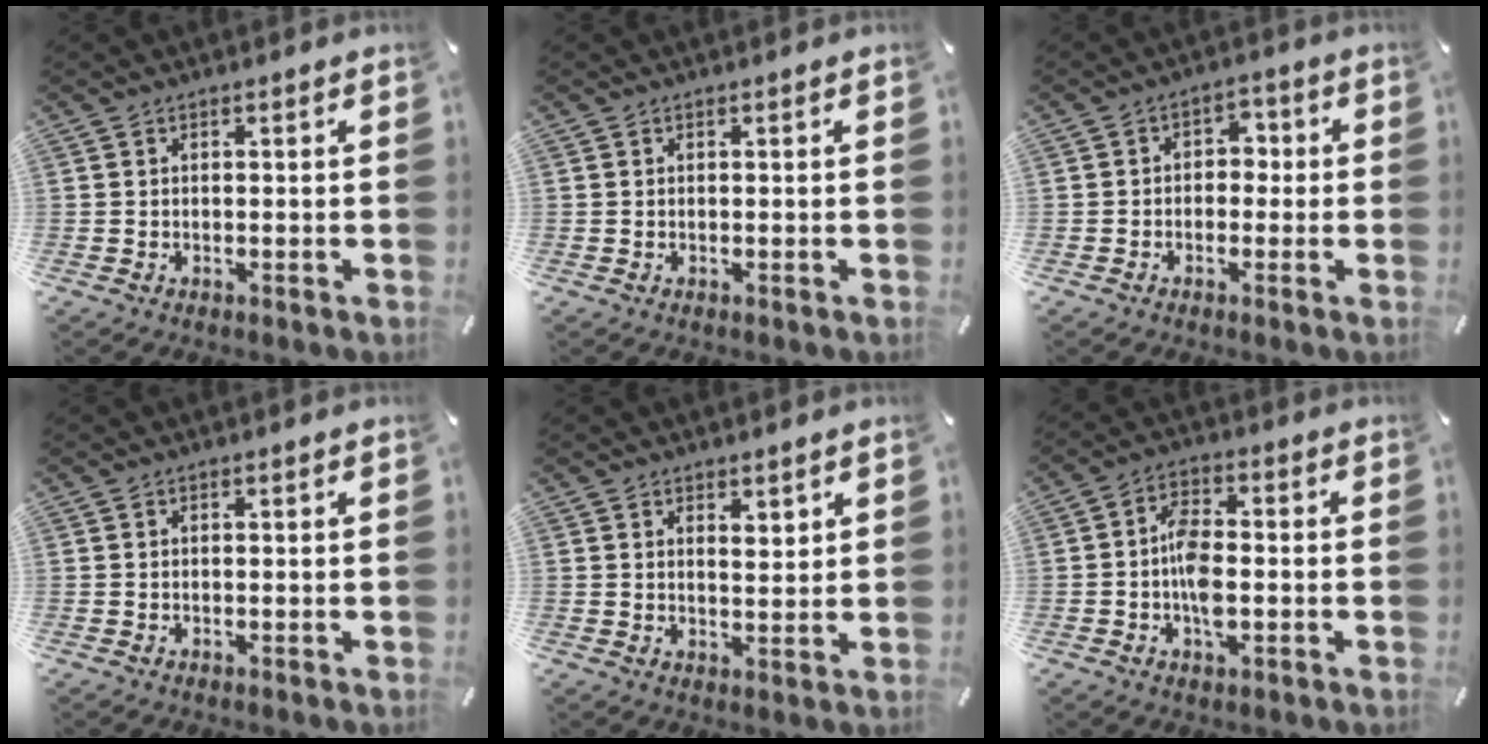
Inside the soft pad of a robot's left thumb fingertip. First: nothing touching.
{"total": 0.0}
{"total": 3.9, "force": [-1.4, 3.1, 1.9], "torque": [-0.020, 0.011, -0.033]}
{"total": 0.0}
{"total": 2.8, "force": [2.2, 1.5, 1.0], "torque": [-0.005, -0.011, 0.037]}
{"total": 7.8, "force": [-1.6, 4.2, 6.3], "torque": [-0.124, 0.010, -0.027]}